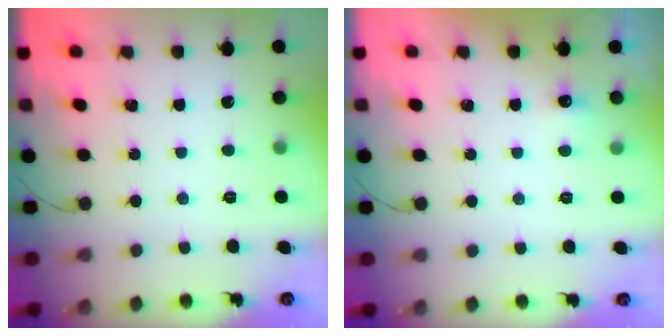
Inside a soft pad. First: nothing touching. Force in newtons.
{"total": 4.2, "press": 4.1, "slide": 1.1}